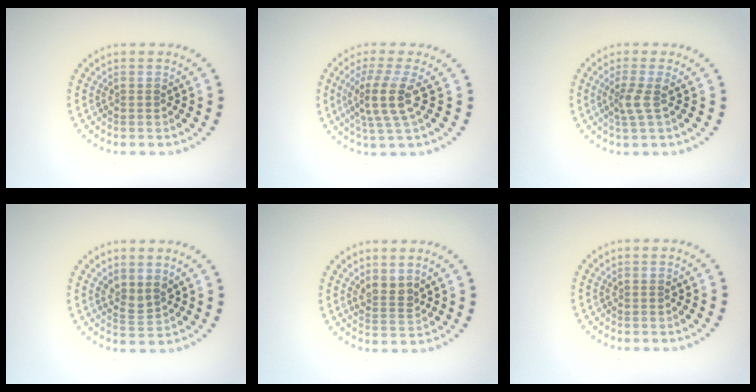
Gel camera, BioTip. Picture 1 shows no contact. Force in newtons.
{"total": 3.7, "press": 2.9, "slide": 2.3}
{"total": 1.9, "press": 1.4, "slide": 1.3}
{"total": 1.7, "press": 1.3, "slide": 1.1}
{"total": 2.0, "press": 1.7, "slide": 1.1}
{"total": 0.0}